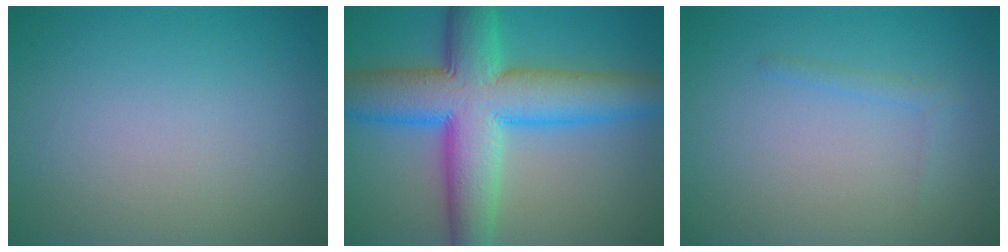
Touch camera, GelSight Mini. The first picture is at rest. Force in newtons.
{"total": 11.6, "press": 11.6, "slide": 0.2}
{"total": 0.8, "press": 0.8, "slide": 0.1}